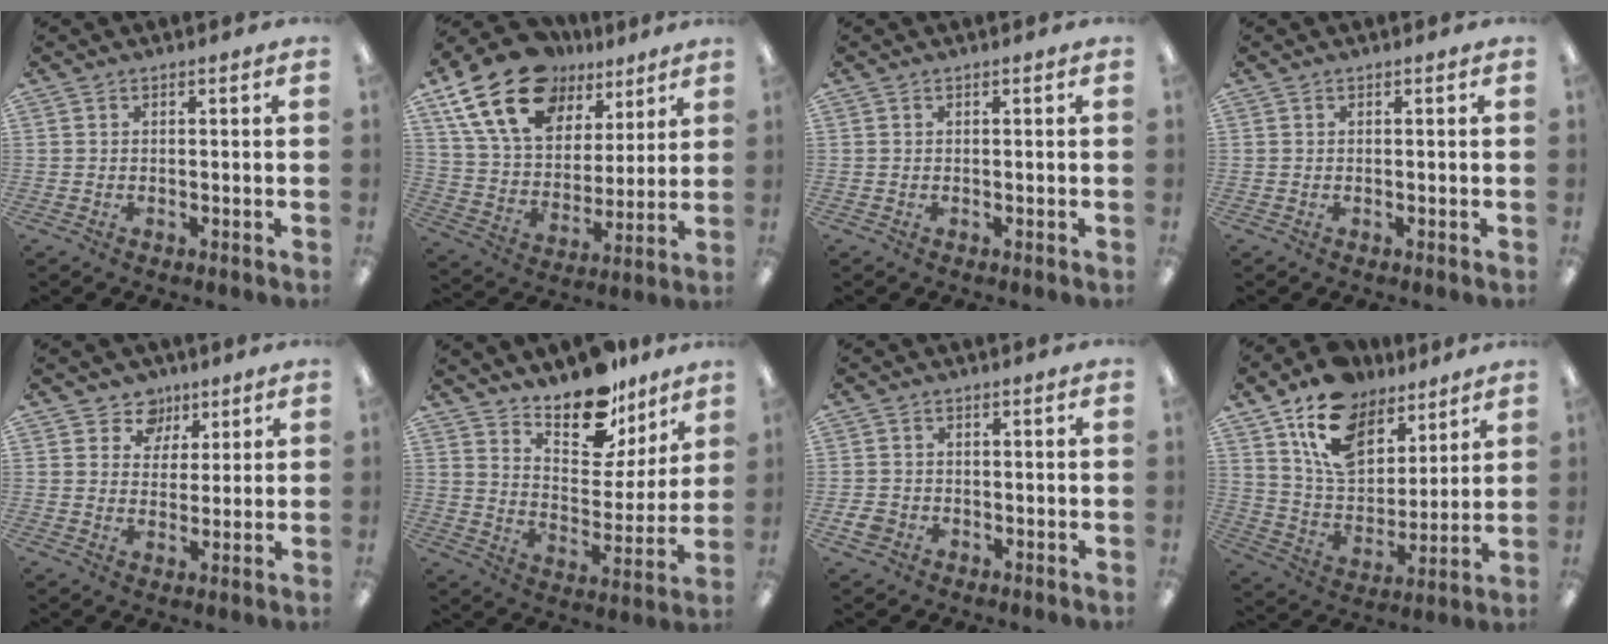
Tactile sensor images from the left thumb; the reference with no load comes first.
{"total": 21.8, "force": [12.5, 13.5, 11.6], "torque": [-0.220, -0.054, 0.230]}
{"total": 0.0}
{"total": 0.0}
{"total": 6.8, "force": [3.9, 5.5, 0.8], "torque": [-0.012, -0.024, 0.070]}
{"total": 15.0, "force": [12.4, 6.2, 5.6], "torque": [-0.095, -0.091, 0.225]}
{"total": 2.9, "force": [-1.2, 2.5, 1.1], "torque": [-0.024, 0.003, -0.023]}
{"total": 16.6, "force": [11.0, 10.0, 7.4], "torque": [-0.139, -0.052, 0.205]}